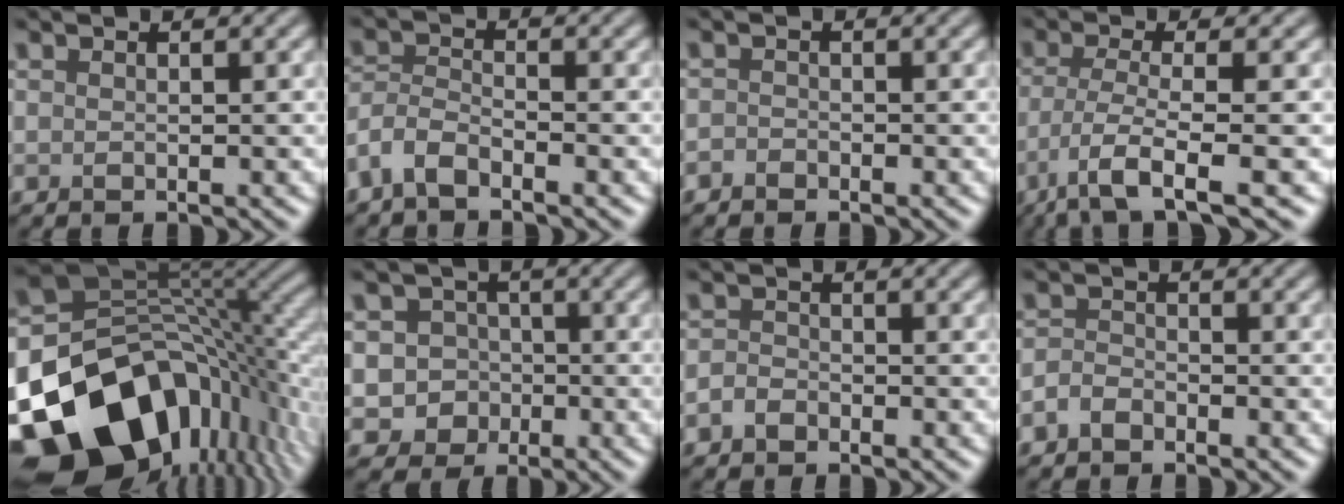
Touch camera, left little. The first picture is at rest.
{"total": 3.0, "force": [-2.3, 1.1, 1.6], "torque": [-0.036, 0.001, -0.061]}
{"total": 0.8, "force": [-0.7, 0.4, 0.1], "torque": [-0.001, 0.001, -0.018]}
{"total": 5.5, "force": [-2.8, 1.2, 4.6], "torque": [-0.086, -0.010, -0.059]}
{"total": 18.3, "force": [-7.7, 12.2, 11.2], "torque": [-0.237, -0.036, -0.120]}
{"total": 5.5, "force": [-1.4, 5.2, 1.1], "torque": [0.002, 0.007, -0.044]}
{"total": 1.4, "force": [-0.9, 1.0, 0.5], "torque": [-0.009, 0.004, -0.022]}
{"total": 1.6, "force": [-1.1, 1.0, 0.7], "torque": [-0.013, 0.005, -0.028]}